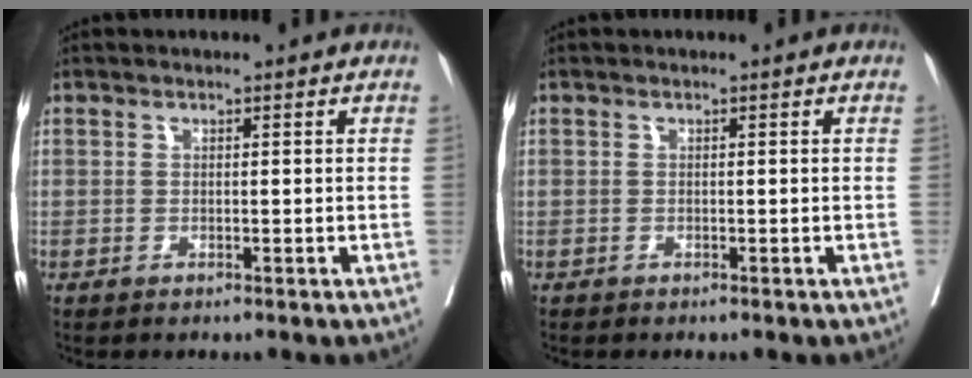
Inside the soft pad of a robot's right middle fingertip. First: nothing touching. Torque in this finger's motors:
{"motor_torque": [-0.32, -0.04, -0.08, 0.00]}